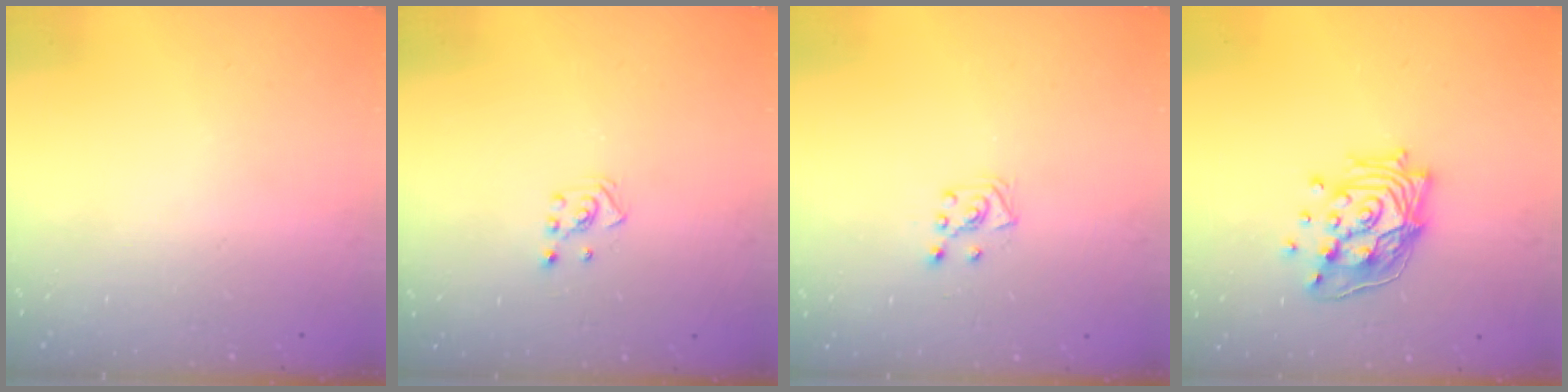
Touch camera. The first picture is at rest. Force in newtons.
{"total": 2.1, "press": 1.9, "slide": 0.8}
{"total": 4.4, "press": 4.3, "slide": 0.6}
{"total": 15.9, "press": 15.1, "slide": 5.1}